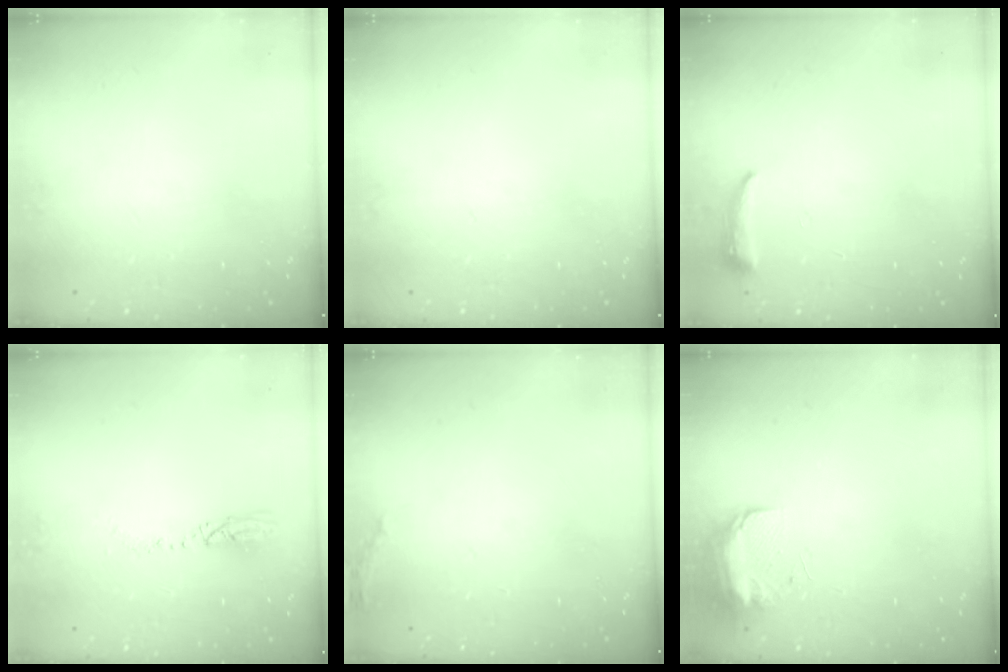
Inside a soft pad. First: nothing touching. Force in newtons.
{"total": 0.0}
{"total": 4.3, "press": 4.2, "slide": 0.9}
{"total": 3.6, "press": 3.5, "slide": 0.7}
{"total": 5.6, "press": 5.3, "slide": 1.7}
{"total": 8.9, "press": 8.8, "slide": 1.1}